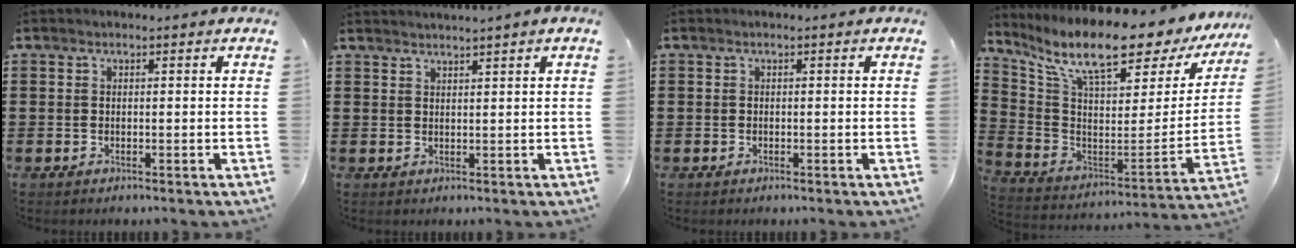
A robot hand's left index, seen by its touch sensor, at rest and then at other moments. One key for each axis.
{"total": 1.5, "fx": 1.3, "fy": -0.6, "fz": 0.1, "tx": -0.003, "ty": -0.003, "tz": 0.026}
{"total": 0.0}
{"total": 12.5, "fx": 9.4, "fy": 2.6, "fz": 7.7, "tx": -0.171, "ty": -0.070, "tz": 0.157}